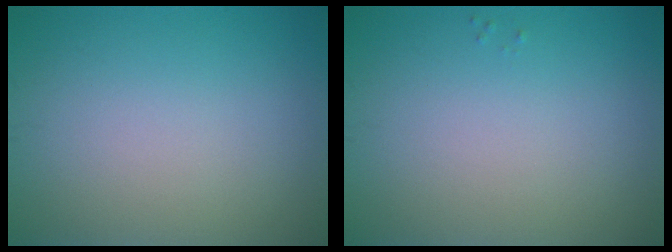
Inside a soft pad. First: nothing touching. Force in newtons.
{"total": 0.0}